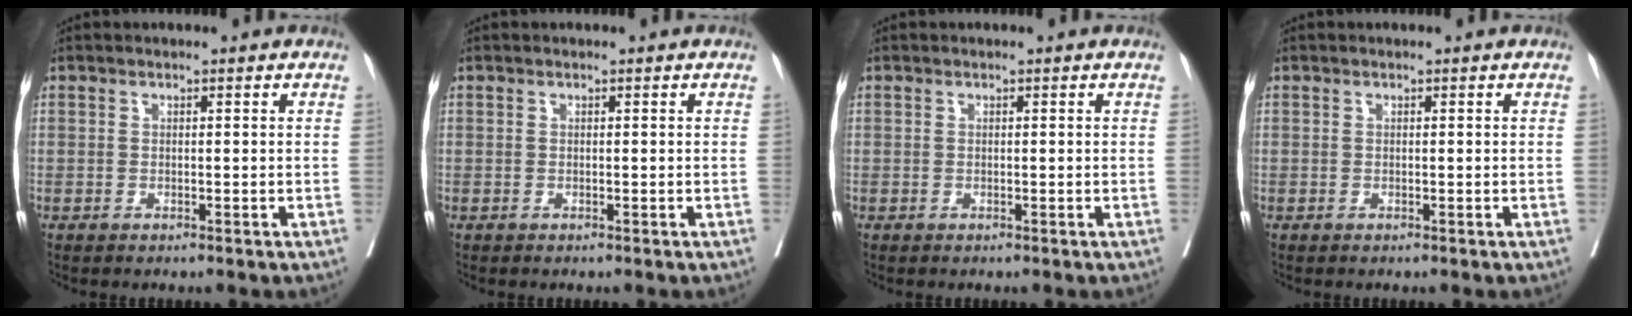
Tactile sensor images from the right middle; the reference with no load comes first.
{"total": 0.0}
{"total": 0.0}
{"total": 0.0}